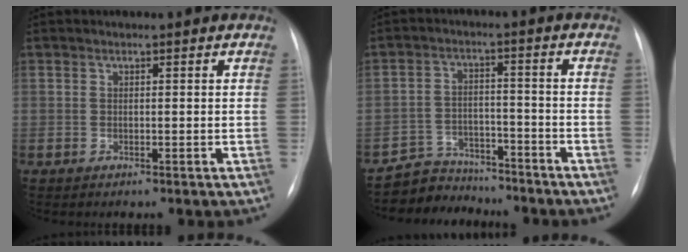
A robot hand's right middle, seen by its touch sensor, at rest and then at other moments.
{"total": 7.5, "force": [-6.7, 3.2, -0.2], "torque": [0.010, 0.026, -0.114]}